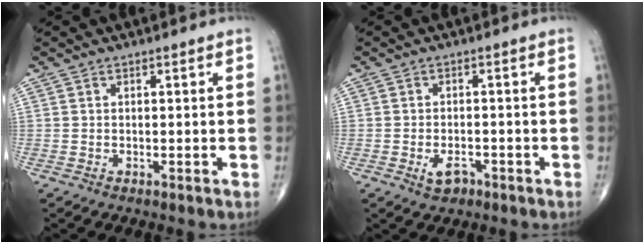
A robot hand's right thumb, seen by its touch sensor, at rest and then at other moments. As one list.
[{"total": 3.2, "force": [-1.5, 1.9, 2.0], "torque": [-0.031, 0.005, -0.022]}]